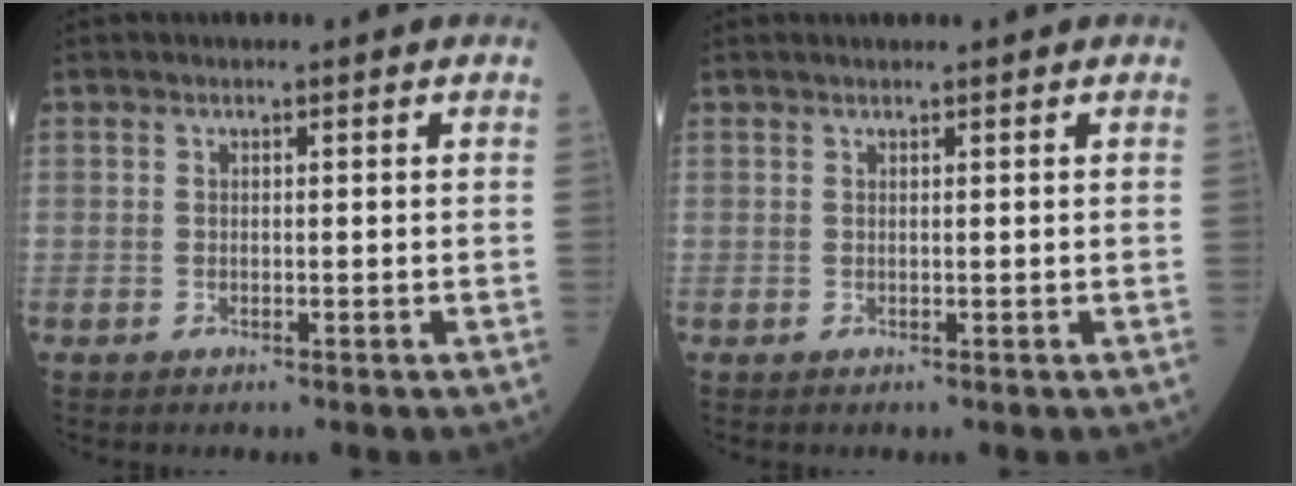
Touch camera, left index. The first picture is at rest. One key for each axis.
{"total": 1.4, "fx": 1.2, "fy": -0.2, "fz": 0.6, "tx": -0.008, "ty": 0.013, "tz": 0.025}